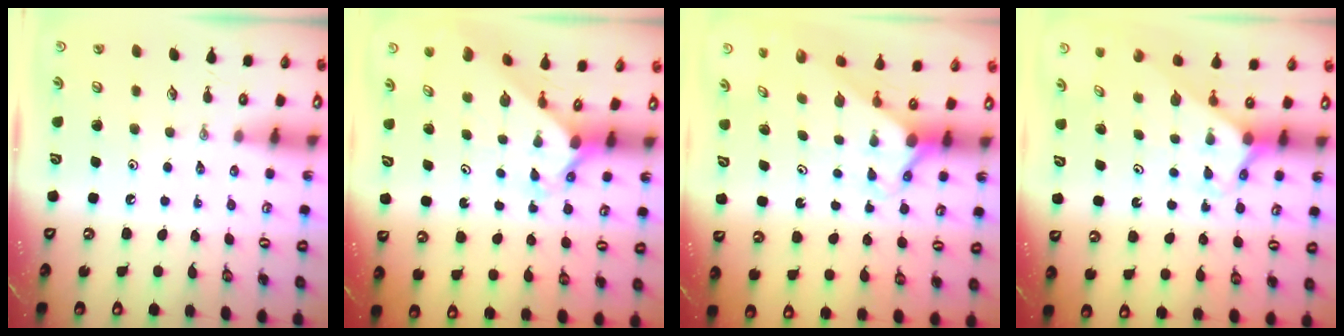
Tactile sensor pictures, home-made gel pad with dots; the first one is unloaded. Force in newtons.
{"total": 2.4, "press": 2.4, "slide": 0.2}
{"total": 2.6, "press": 2.6, "slide": 0.2}
{"total": 2.4, "press": 2.4, "slide": 0.1}